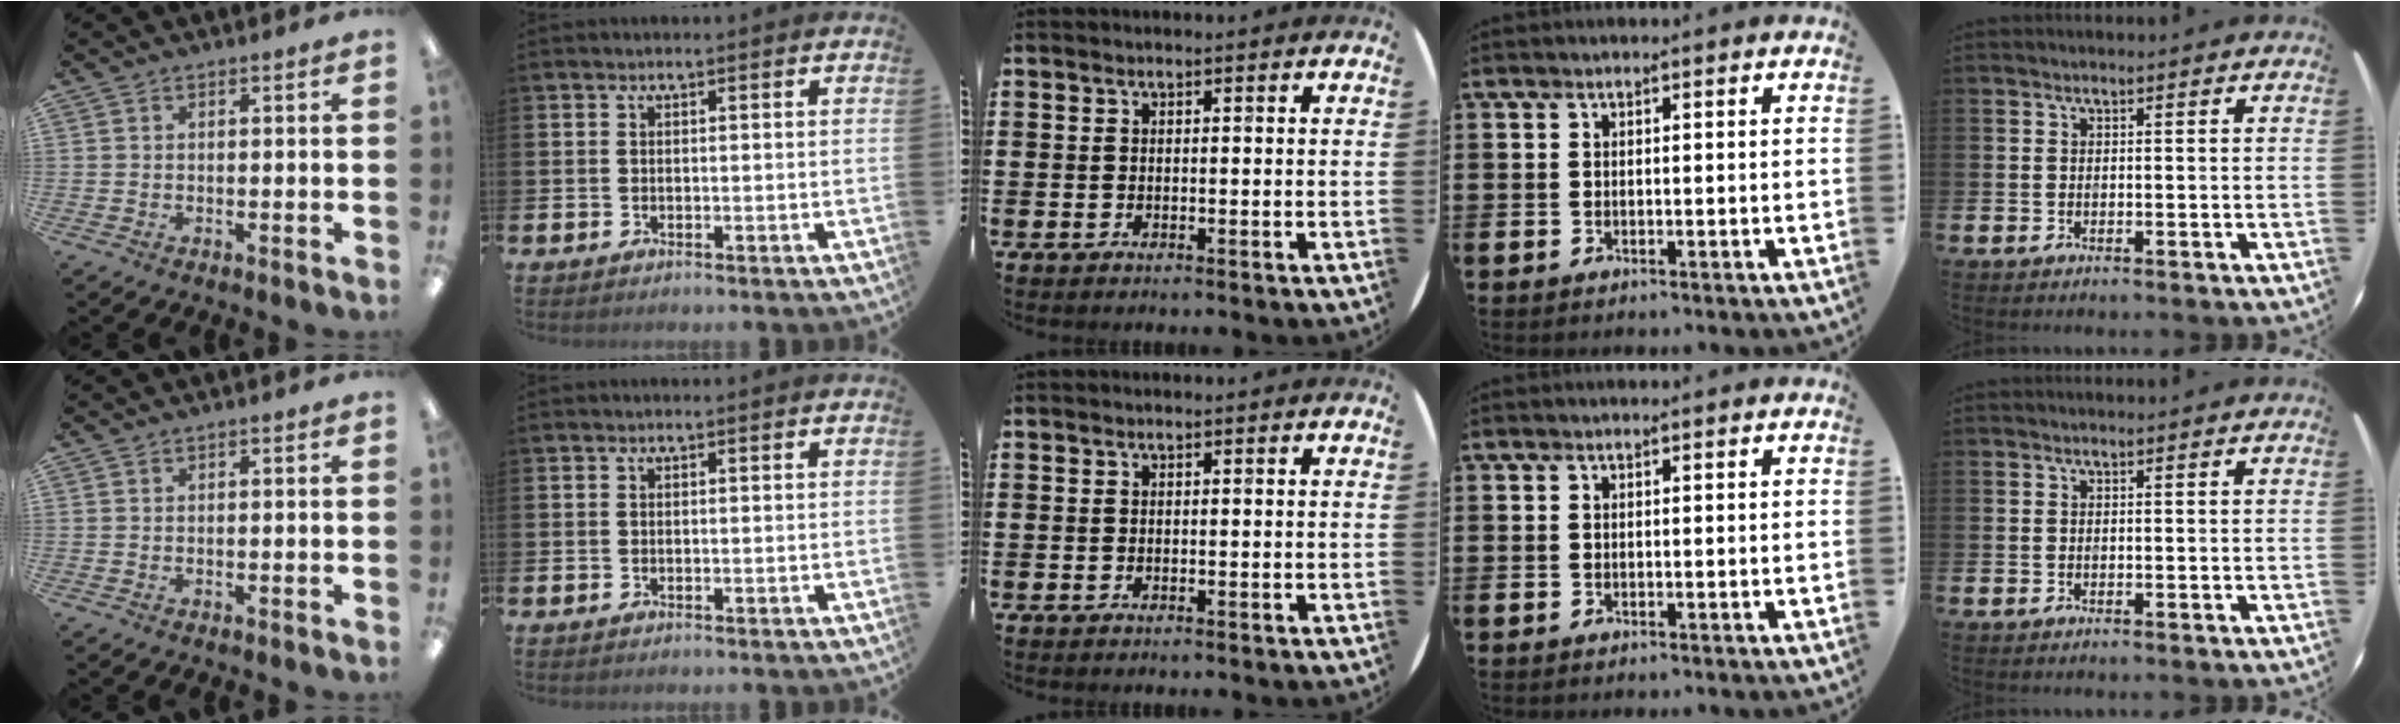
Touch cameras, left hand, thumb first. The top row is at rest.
{}